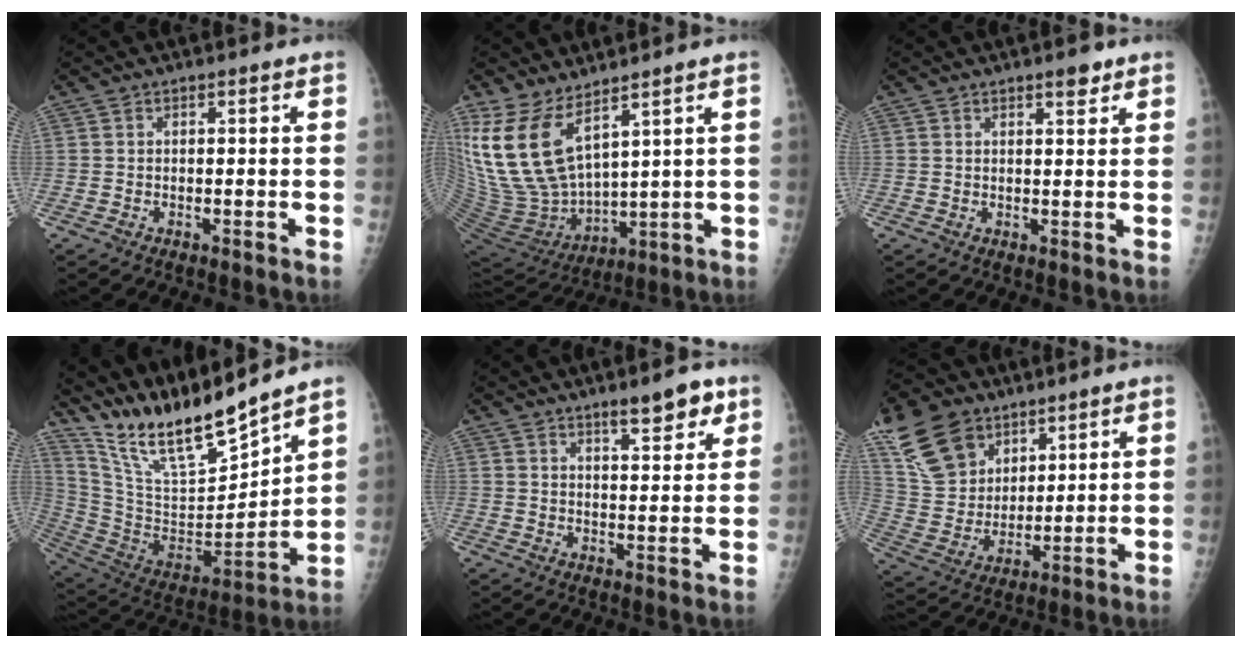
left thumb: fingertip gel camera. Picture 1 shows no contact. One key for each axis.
{"total": 16.7, "fx": 9.6, "fy": 7.7, "fz": 11.3, "tx": -0.217, "ty": -0.062, "tz": 0.214}
{"total": 2.6, "fx": 1.8, "fy": 0.9, "fz": 1.6, "tx": -0.014, "ty": -0.010, "tz": 0.025}
{"total": 20.0, "fx": 17.3, "fy": 3.0, "fz": 9.6, "tx": -0.143, "ty": -0.099, "tz": 0.330}
{"total": 6.7, "fx": 4.5, "fy": 1.9, "fz": 4.5, "tx": -0.048, "ty": -0.028, "tz": 0.065}
{"total": 16.3, "fx": 9.9, "fy": 10.8, "fz": 7.0, "tx": -0.110, "ty": -0.030, "tz": 0.200}